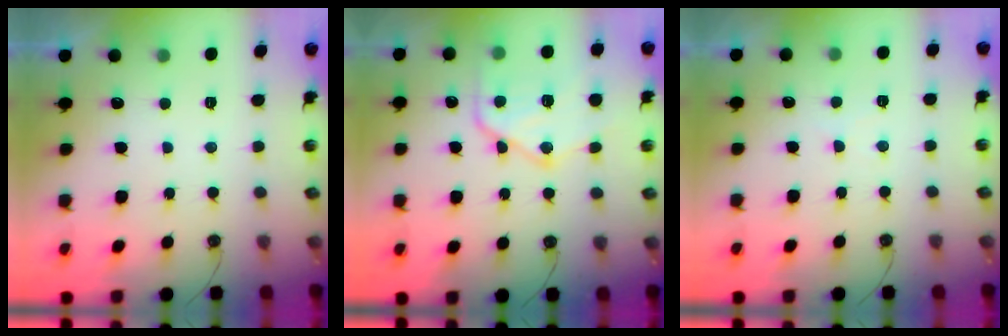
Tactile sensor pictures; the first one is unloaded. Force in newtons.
{"total": 17.2, "press": 17.1, "slide": 1.9}
{"total": 3.4, "press": 3.4, "slide": 0.6}